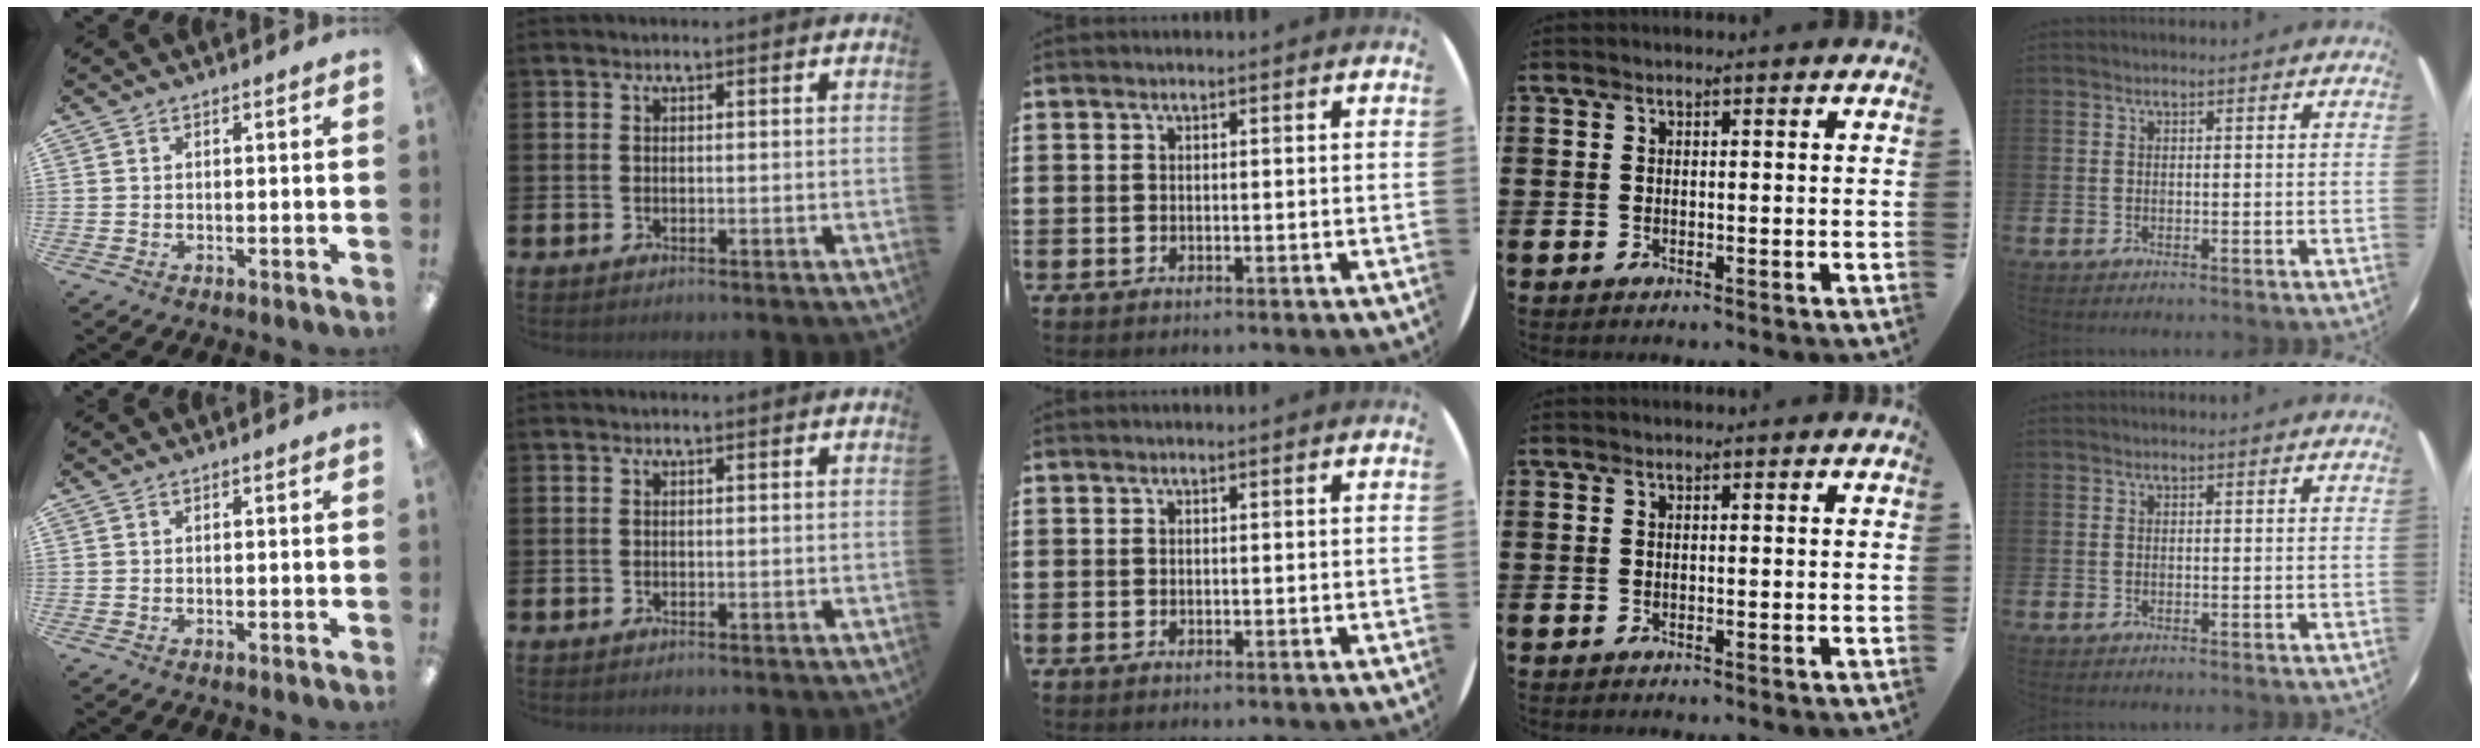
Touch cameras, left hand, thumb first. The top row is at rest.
{}